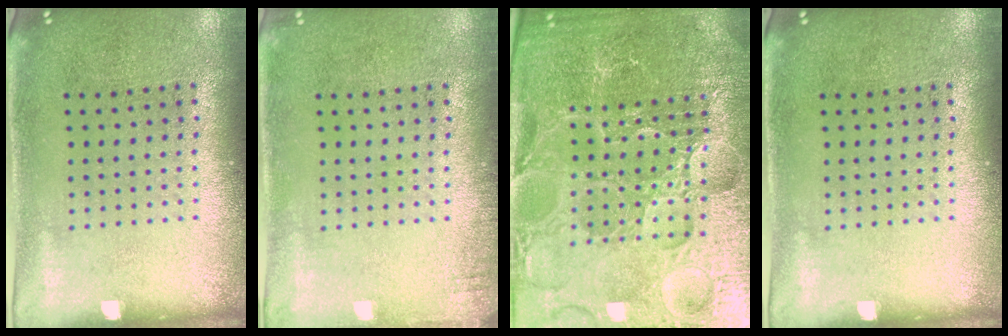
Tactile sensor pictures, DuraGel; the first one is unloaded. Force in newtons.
{"total": 1.0, "press": 1.0, "slide": 0.1}
{"total": 6.1, "press": 5.5, "slide": 2.6}
{"total": 0.0}